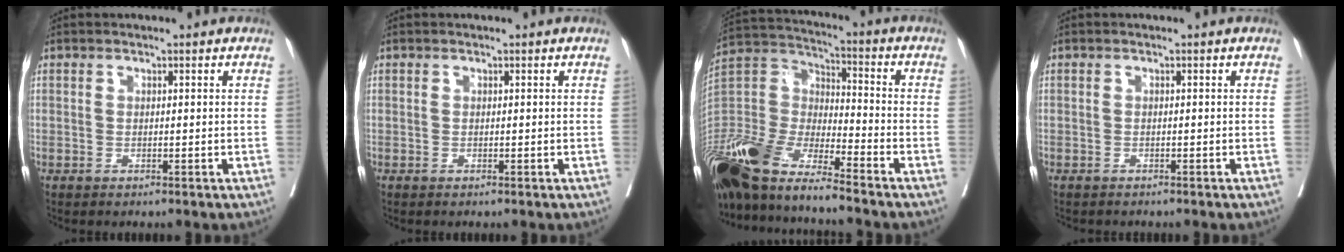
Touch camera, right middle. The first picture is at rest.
{"total": 0.0}
{"total": 17.7, "force": [-14.5, 3.3, 9.6], "torque": [-0.209, -0.018, -0.286]}
{"total": 1.6, "force": [-1.5, 0.6, 0.4], "torque": [-0.015, -0.004, -0.021]}